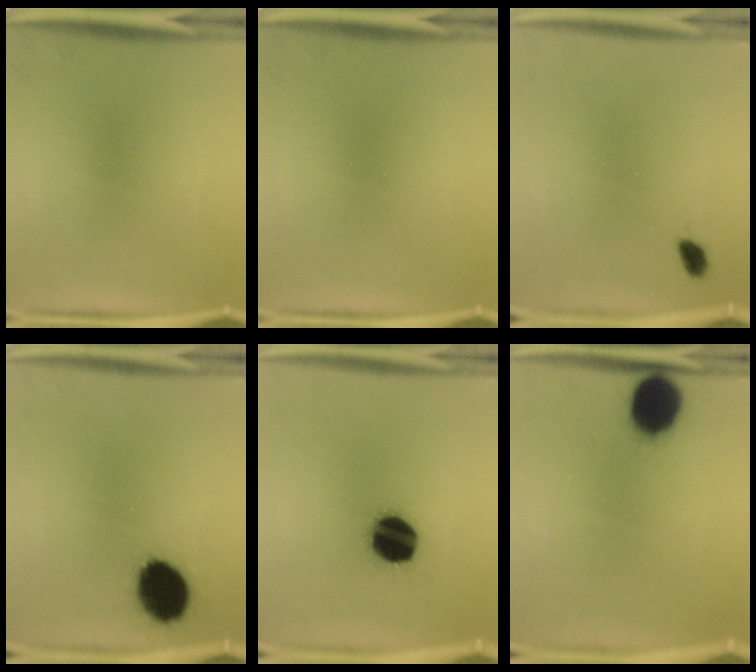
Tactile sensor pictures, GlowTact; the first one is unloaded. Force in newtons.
{"total": 0.0}
{"total": 1.9}
{"total": 11.7}
{"total": 14.6}
{"total": 10.7}